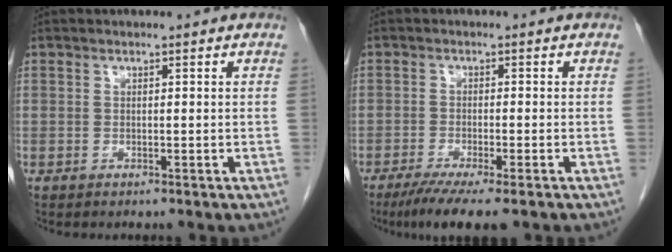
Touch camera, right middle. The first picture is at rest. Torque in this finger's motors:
{"motor_torque": [1.08, -0.76, 0.20, 0.04]}